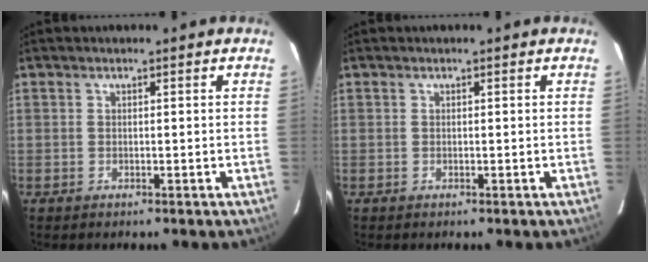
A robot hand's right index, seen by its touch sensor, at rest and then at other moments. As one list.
[{"total": 0.0}]